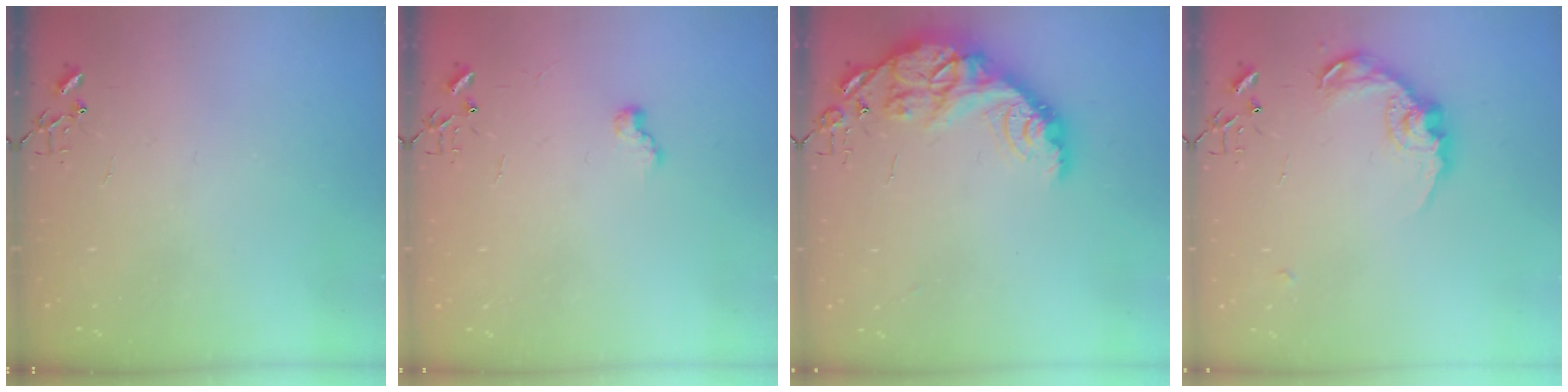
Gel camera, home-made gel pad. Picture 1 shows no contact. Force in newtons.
{"total": 7.2, "press": 7.2, "slide": 0.5}
{"total": 19.4, "press": 19.3, "slide": 1.6}
{"total": 13.9, "press": 13.9, "slide": 0.8}